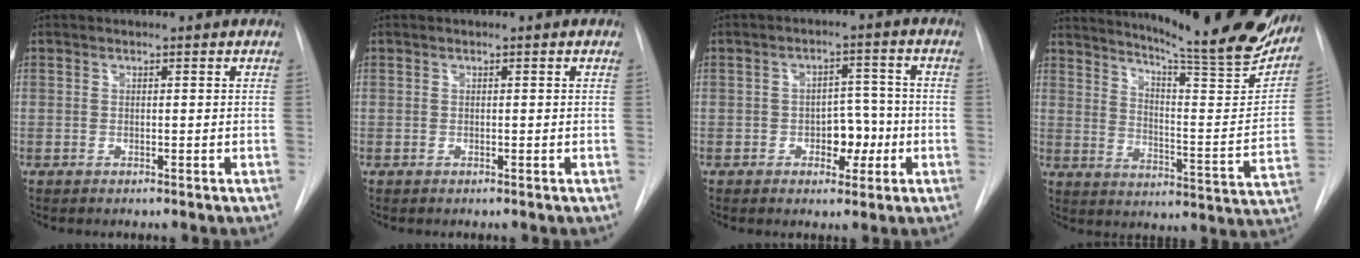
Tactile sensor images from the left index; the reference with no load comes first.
{"total": 0.0}
{"total": 5.4, "force": [-1.7, 3.2, 3.9], "torque": [-0.047, 0.013, -0.021]}
{"total": 25.8, "force": [22.1, 1.9, 13.1], "torque": [-0.202, -0.077, 0.287]}